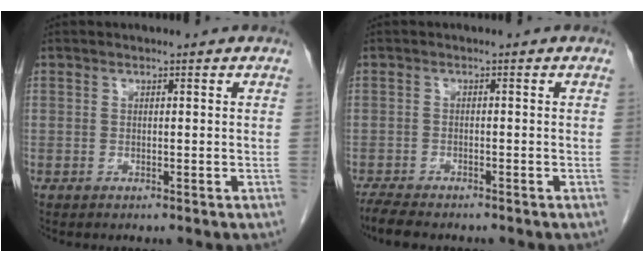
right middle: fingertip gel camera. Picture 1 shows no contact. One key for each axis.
{"total": 4.8, "fx": -4.1, "fy": 0.9, "fz": 2.2, "tx": -0.041, "ty": -0.013, "tz": -0.068}